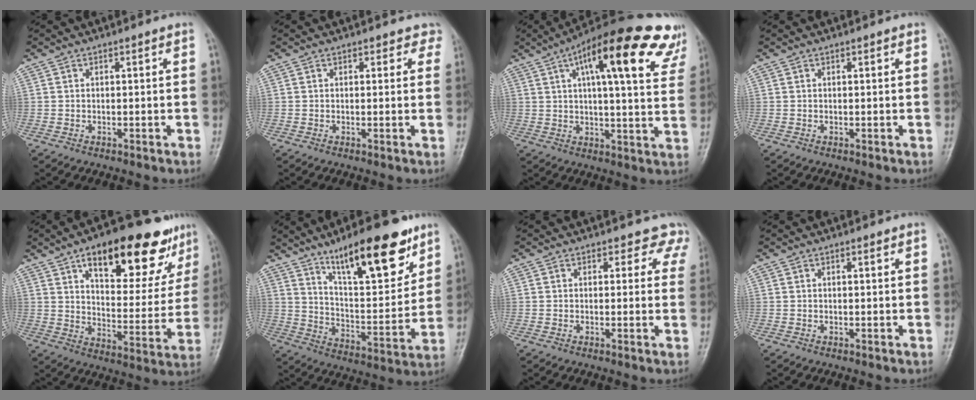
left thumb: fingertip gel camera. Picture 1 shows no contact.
{"total": 2.5, "force": [1.9, 1.6, 0.3], "torque": [0.029, -0.007, 0.006]}
{"total": 24.5, "force": [12.7, 6.9, 19.8], "torque": [-0.264, -0.003, 0.164]}
{"total": 0.0}
{"total": 23.1, "force": [13.5, 9.7, 16.1], "torque": [-0.174, -0.032, 0.199]}
{"total": 19.8, "force": [12.7, 6.1, 13.9], "torque": [-0.176, -0.066, 0.212]}
{"total": 4.7, "force": [3.7, 2.8, 0.1], "torque": [0.041, -0.015, 0.016]}
{"total": 0.5, "force": [0.3, 0.2, 0.4], "torque": [-0.007, -0.002, 0.004]}